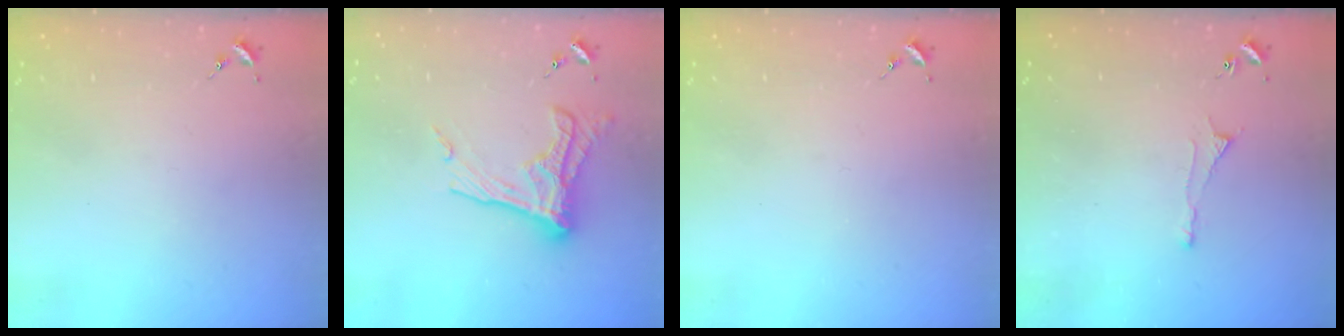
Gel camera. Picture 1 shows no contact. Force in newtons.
{"total": 14.8, "press": 14.7, "slide": 1.3}
{"total": 0.0}
{"total": 3.2, "press": 3.2, "slide": 0.5}